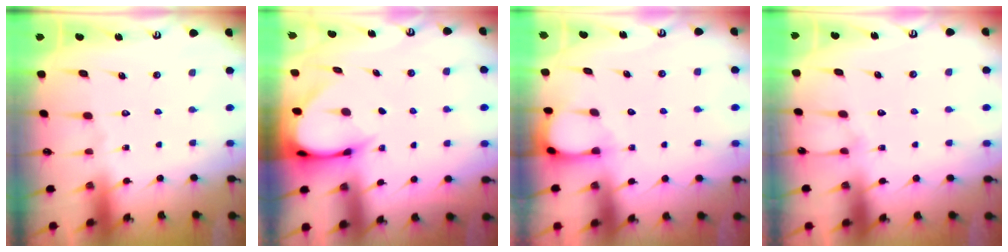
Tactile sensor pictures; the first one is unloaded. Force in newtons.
{"total": 3.5, "press": 3.4, "slide": 0.3}
{"total": 2.3, "press": 2.3, "slide": 0.3}
{"total": 3.9, "press": 3.9, "slide": 0.5}